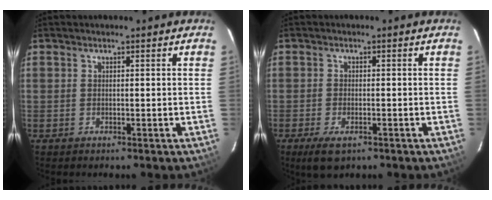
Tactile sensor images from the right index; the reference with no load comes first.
{"total": 4.7, "force": [-2.8, 2.0, 3.1], "torque": [-0.072, -0.013, -0.049]}